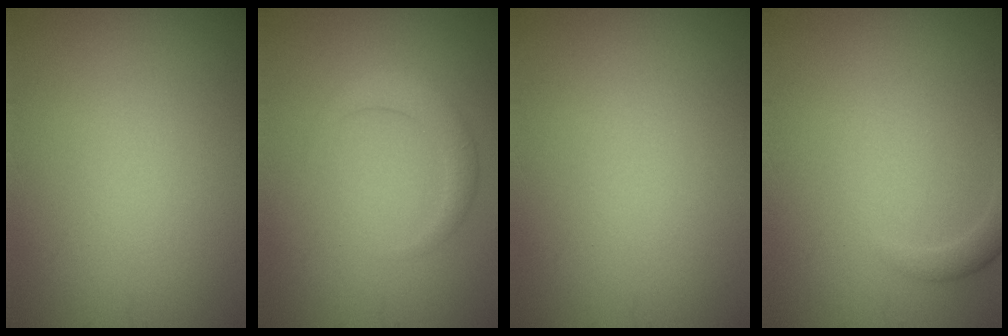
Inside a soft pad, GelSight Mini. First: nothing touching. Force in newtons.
{"total": 2.1, "press": 2.1, "slide": 0.1}
{"total": 0.0}
{"total": 1.4, "press": 1.4, "slide": 0.1}